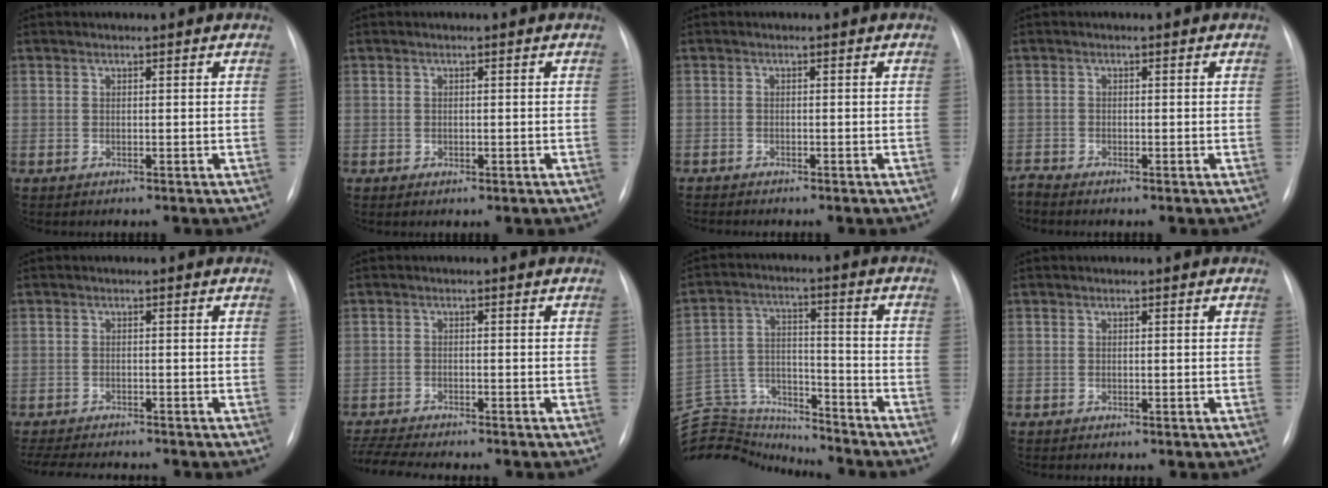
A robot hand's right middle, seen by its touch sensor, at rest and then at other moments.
{"total": 0.9, "force": [-0.4, 0.5, 0.6], "torque": [-0.014, -0.003, -0.001]}
{"total": 1.8, "force": [-1.7, 0.3, 0.6], "torque": [-0.005, -0.002, -0.022]}
{"total": 1.0, "force": [-1.0, -0.2, 0.0], "torque": [-0.003, -0.005, -0.019]}
{"total": 9.0, "force": [-8.2, 1.5, 3.4], "torque": [-0.058, -0.011, -0.120]}
{"total": 8.3, "force": [-7.5, 0.5, 3.4], "torque": [-0.065, -0.014, -0.120]}
{"total": 19.1, "force": [-18.2, 4.4, 3.9], "torque": [-0.106, 0.034, -0.291]}
{"total": 0.0}